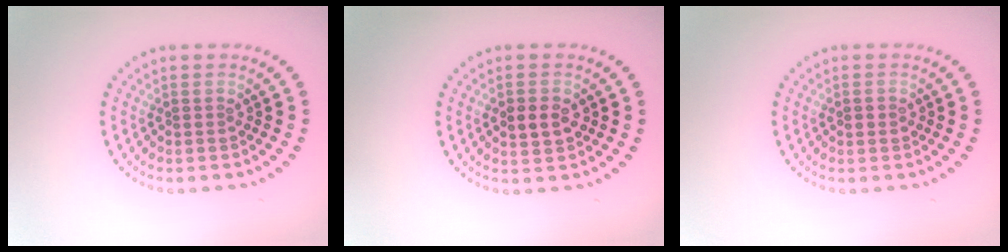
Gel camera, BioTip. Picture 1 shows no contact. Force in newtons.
{"total": 2.4, "press": 2.4, "slide": 0.2}
{"total": 1.3, "press": 1.3, "slide": 0.2}